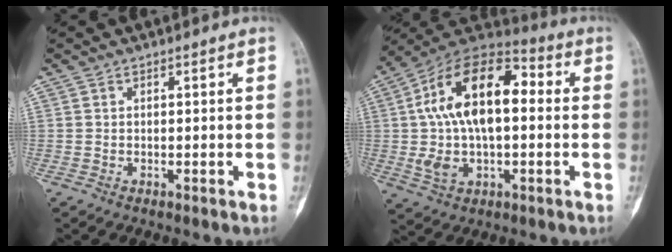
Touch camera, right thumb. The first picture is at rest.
{"total": 21.2, "force": [1.6, 11.9, 17.5], "torque": [-0.293, 0.035, 0.024]}